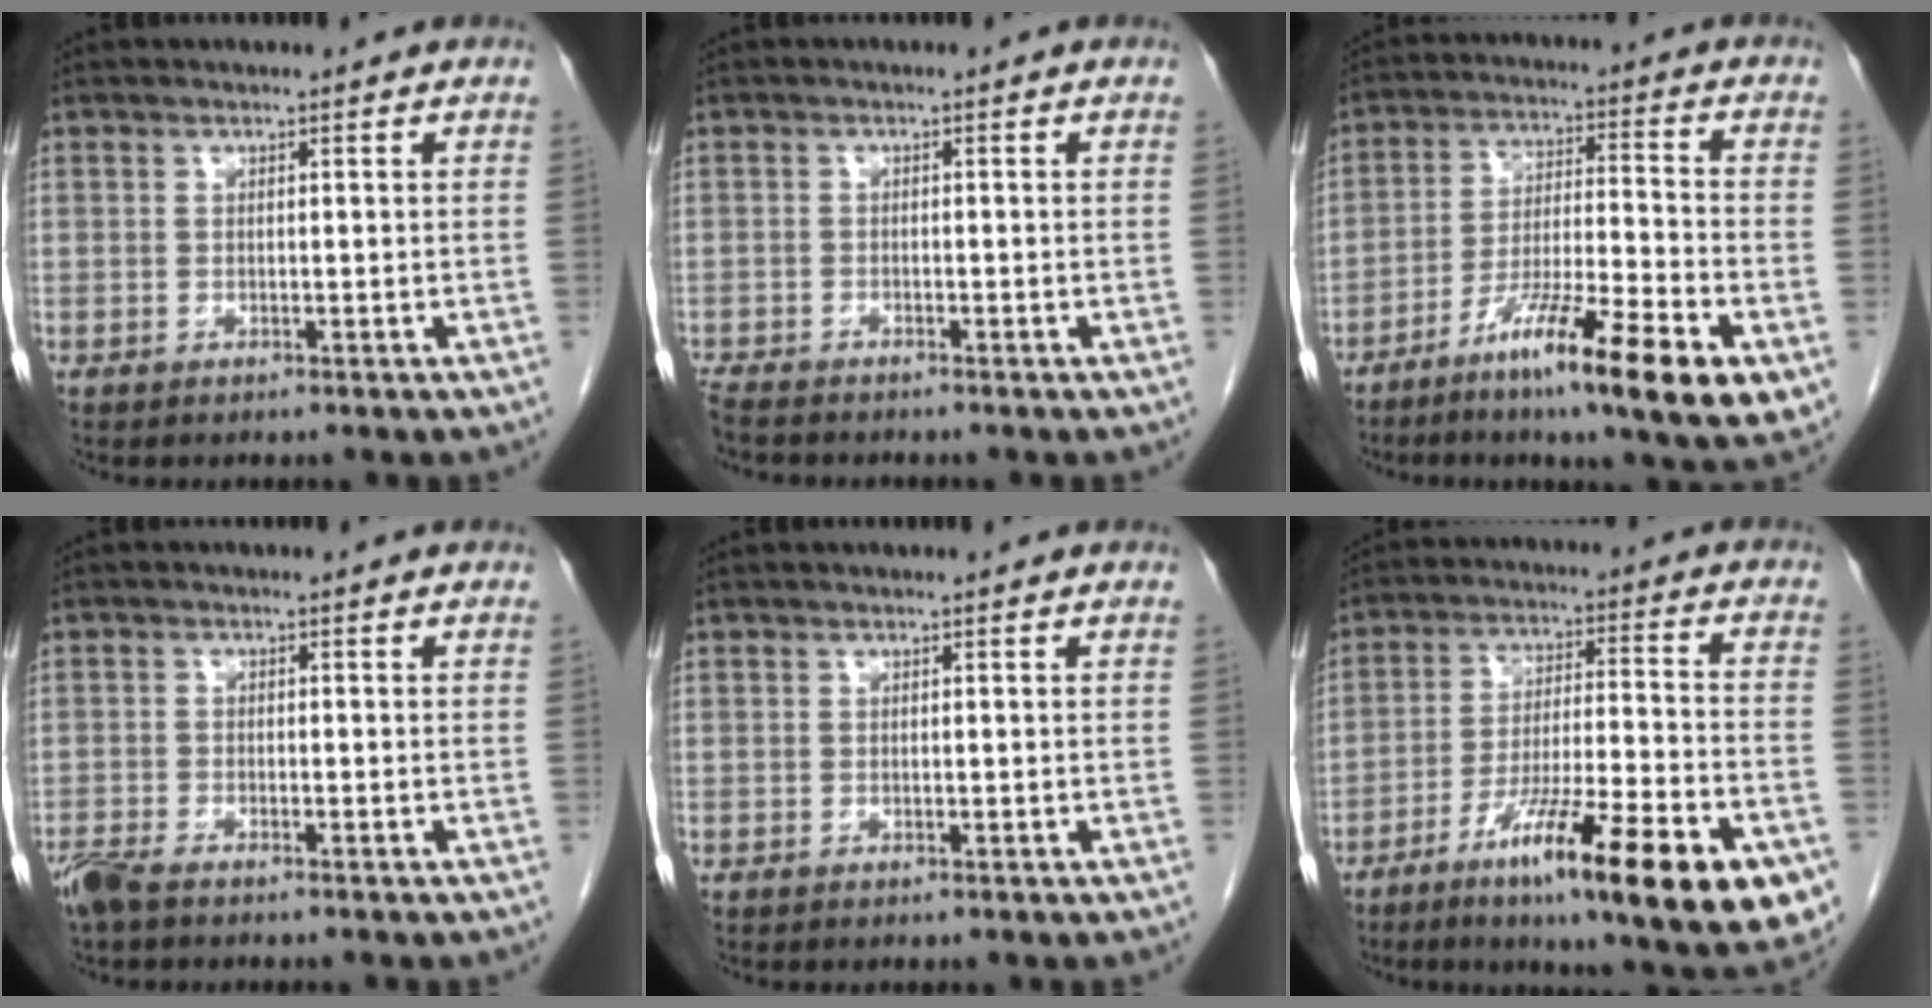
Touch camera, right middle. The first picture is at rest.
{"total": 3.5, "force": [-3.2, 0.7, 1.2], "torque": [-0.019, -0.010, -0.056]}
{"total": 15.8, "force": [-8.0, 1.0, 13.6], "torque": [-0.217, -0.020, -0.130]}
{"total": 3.9, "force": [-3.2, 0.7, 2.0], "torque": [-0.043, -0.010, -0.059]}
{"total": 0.0}
{"total": 22.2, "force": [-12.1, 2.2, 18.5], "torque": [-0.219, -0.023, -0.189]}